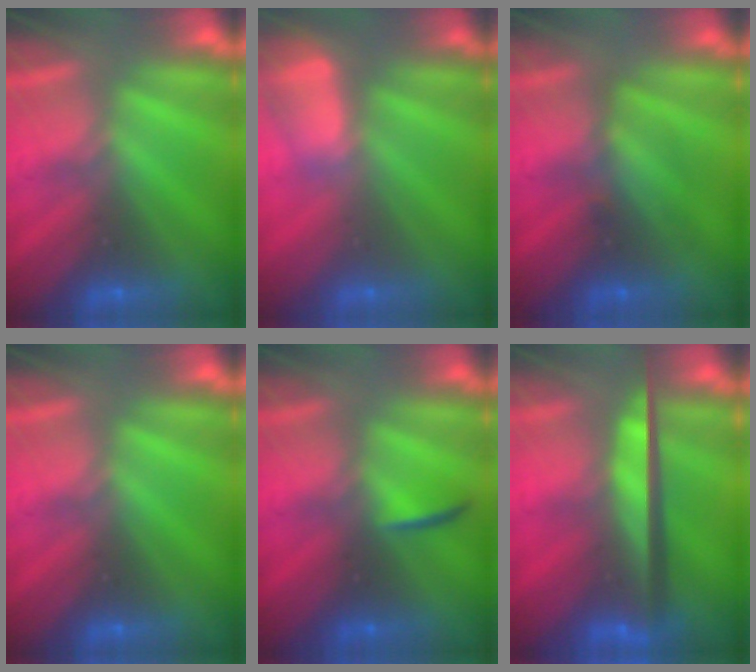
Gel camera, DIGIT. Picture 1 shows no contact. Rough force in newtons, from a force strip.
{"total": 3.0}
{"total": 2.4}
{"total": 0.0}
{"total": 1.8}
{"total": 9.3}